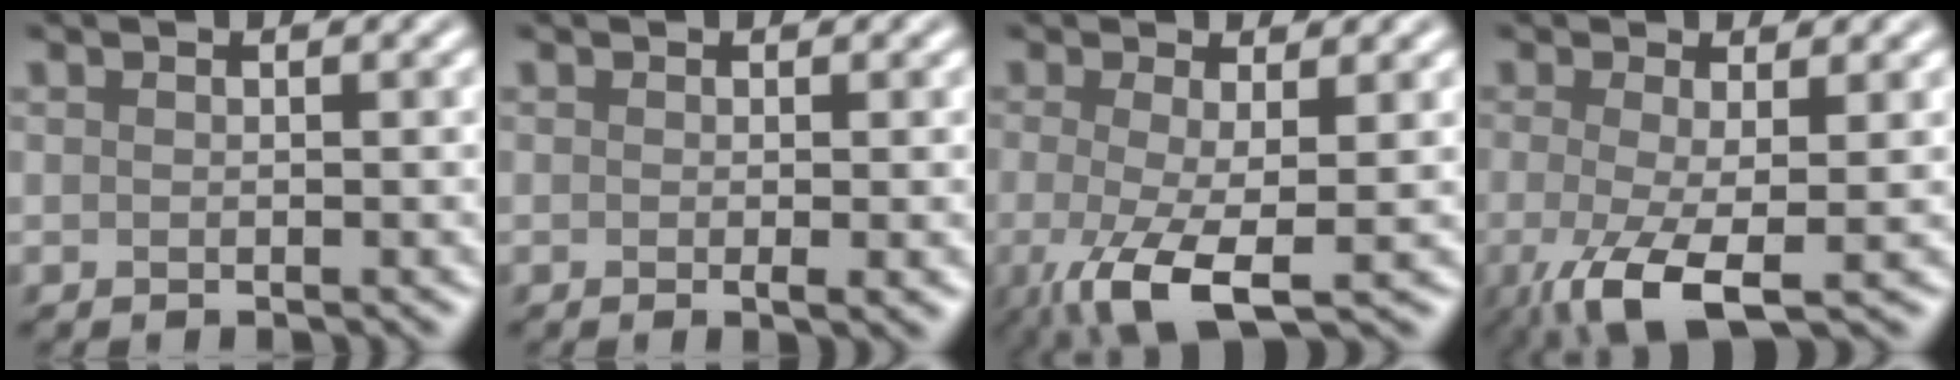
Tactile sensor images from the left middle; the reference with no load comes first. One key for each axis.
{"total": 1.5, "fx": -0.4, "fy": 0.1, "fz": 1.4, "tx": -0.024, "ty": 0.007, "tz": 0.001}
{"total": 5.5, "fx": -1.9, "fy": 1.1, "fz": 5.0, "tx": -0.099, "ty": -0.010, "tz": -0.023}
{"total": 5.4, "fx": -2.1, "fy": 1.1, "fz": 4.8, "tx": -0.097, "ty": -0.011, "tz": -0.029}